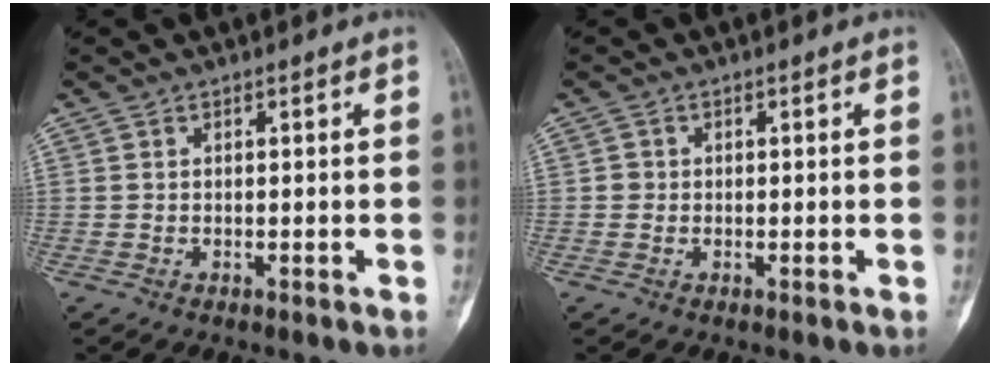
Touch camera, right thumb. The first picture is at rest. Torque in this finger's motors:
{"motor_torque": [0.07, 0.00, 0.12, -0.03, 0.01]}